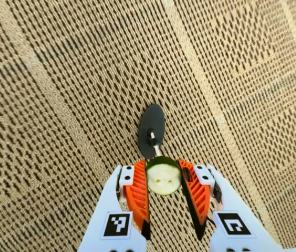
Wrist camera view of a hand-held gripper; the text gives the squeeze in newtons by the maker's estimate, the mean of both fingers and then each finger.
{"total": 8.9, "left": 8.6, "right": 9.1}